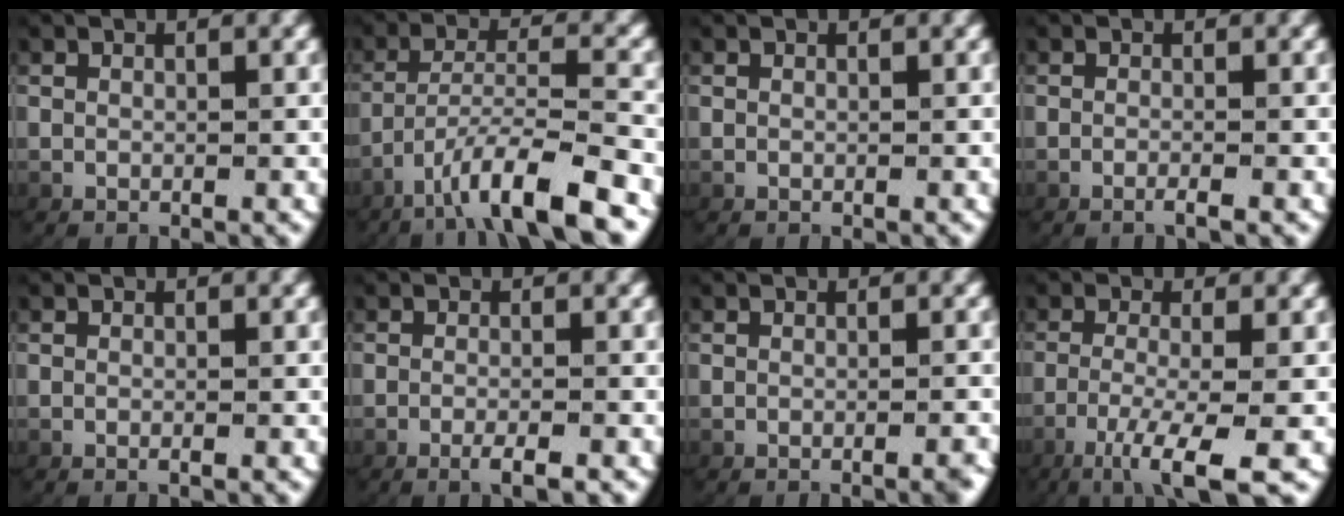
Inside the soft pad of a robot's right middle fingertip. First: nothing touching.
{"total": 6.0, "force": [-3.3, 0.9, 4.9], "torque": [-0.091, -0.004, -0.047]}
{"total": 0.0}
{"total": 1.4, "force": [-1.1, 0.2, 0.8], "torque": [-0.020, 0.004, -0.021]}
{"total": 0.6, "force": [-0.5, 0.3, 0.3], "torque": [-0.008, 0.006, -0.010]}
{"total": 2.3, "force": [-1.6, 0.5, 1.6], "torque": [-0.036, 0.003, -0.028]}
{"total": 1.0, "force": [-0.8, -0.2, 0.6], "torque": [-0.007, 0.005, -0.016]}
{"total": 6.9, "force": [-4.7, 1.0, 5.0], "torque": [-0.103, -0.033, -0.055]}